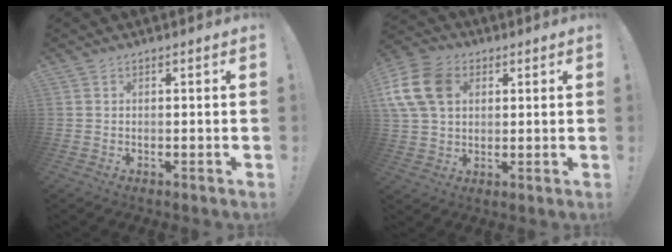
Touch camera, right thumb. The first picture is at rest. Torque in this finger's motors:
{"motor_torque": [1.26, 1.62, 0.18, 0.15, 0.29]}